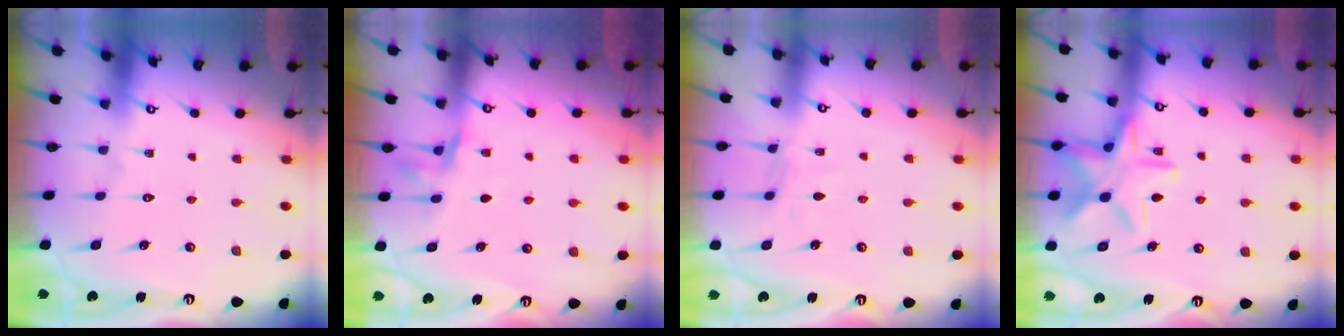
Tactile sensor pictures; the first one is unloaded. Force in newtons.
{"total": 6.0, "press": 5.8, "slide": 1.3}
{"total": 3.7, "press": 3.7, "slide": 0.5}
{"total": 15.2, "press": 15.2, "slide": 1.0}